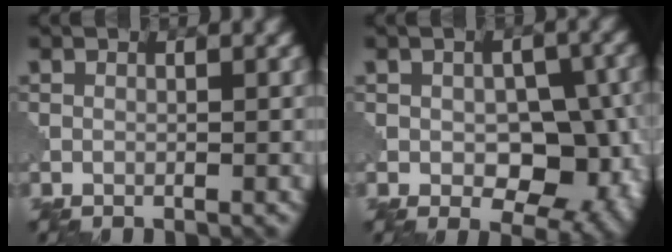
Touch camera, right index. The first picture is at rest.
{"total": 8.9, "force": [-1.2, 5.6, 6.9], "torque": [-0.083, -0.015, -0.010]}